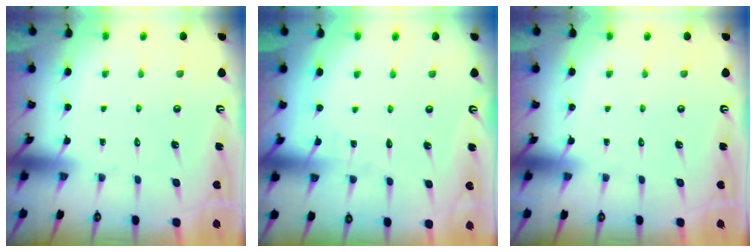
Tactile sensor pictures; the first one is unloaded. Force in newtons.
{"total": 3.1, "press": 3.1, "slide": 0.4}
{"total": 0.0}